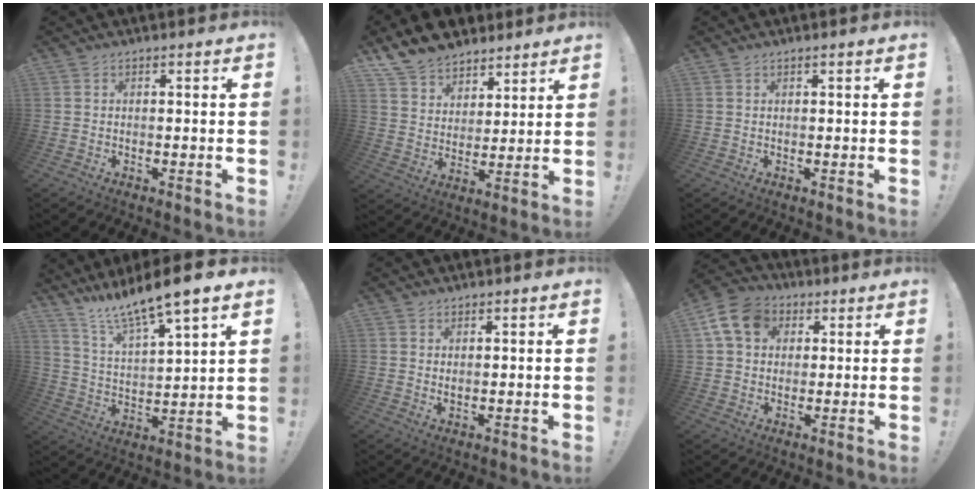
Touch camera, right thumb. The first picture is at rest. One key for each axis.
{"total": 11.8, "fx": 9.8, "fy": 6.2, "fz": 2.1, "tx": -0.054, "ty": -0.076, "tz": 0.193}
{"total": 0.5, "fx": 0.3, "fy": -0.1, "fz": 0.4, "tx": -0.012, "ty": 0.002, "tz": 0.006}
{"total": 11.9, "fx": 10.5, "fy": 0.7, "fz": 5.6, "tx": -0.114, "ty": -0.083, "tz": 0.178}
{"total": 1.4, "fx": 1.0, "fy": 0.7, "fz": 0.7, "tx": -0.001, "ty": -0.007, "tz": 0.017}
{"total": 12.8, "fx": 4.2, "fy": 10.0, "fz": 6.8, "tx": -0.115, "ty": -0.002, "tz": 0.087}